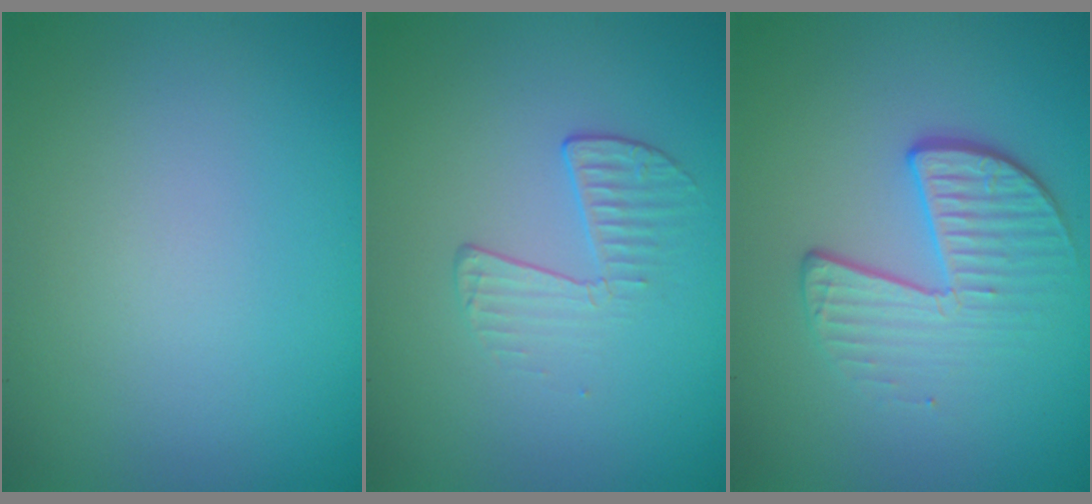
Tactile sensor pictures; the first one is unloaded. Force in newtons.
{"total": 1.9, "press": 0.7, "slide": 1.8}
{"total": 4.1, "press": 2.8, "slide": 2.9}